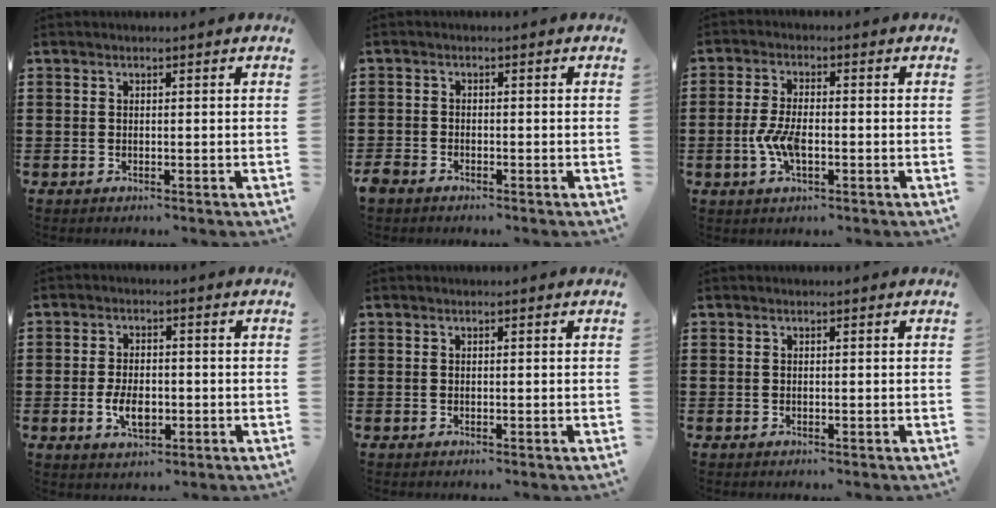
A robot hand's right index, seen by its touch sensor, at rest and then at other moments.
{"total": 1.8, "force": [-1.6, 0.9, 0.3], "torque": [-0.017, 0.003, -0.036]}
{"total": 5.1, "force": [-1.3, 2.0, 4.5], "torque": [-0.107, -0.007, -0.028]}
{"total": 4.9, "force": [-1.2, 2.6, 3.9], "torque": [-0.070, -0.003, -0.020]}
{"total": 0.0}
{"total": 0.0}